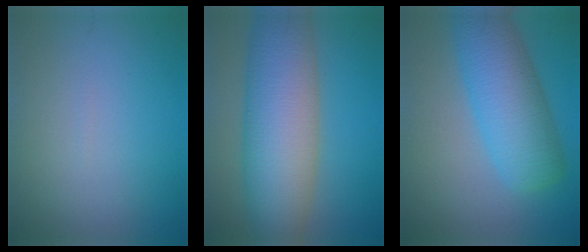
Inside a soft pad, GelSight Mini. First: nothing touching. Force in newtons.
{"total": 10.7, "press": 10.7, "slide": 0.6}
{"total": 7.8, "press": 7.8, "slide": 0.2}